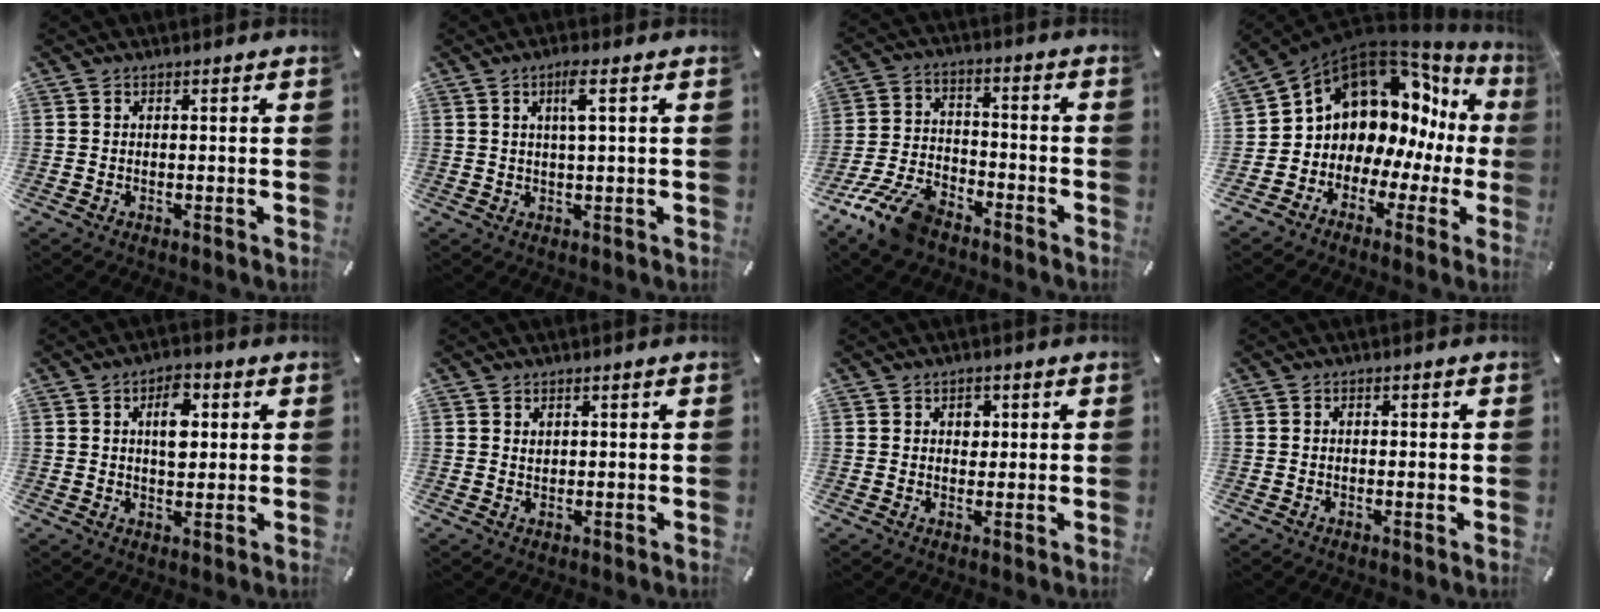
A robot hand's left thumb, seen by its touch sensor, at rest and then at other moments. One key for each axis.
{"total": 4.6, "fx": 1.6, "fy": 0.7, "fz": 4.2, "tx": -0.085, "ty": 0.002, "tz": 0.024}
{"total": 12.8, "fx": -9.3, "fy": 5.8, "fz": 6.5, "tx": -0.126, "ty": 0.053, "tz": -0.173}
{"total": 12.8, "fx": 5.1, "fy": 10.1, "fz": 6.0, "tx": -0.101, "ty": -0.065, "tz": 0.099}
{"total": 7.2, "fx": 1.8, "fy": 4.3, "fz": 5.5, "tx": -0.066, "ty": -0.006, "tz": 0.022}
{"total": 1.1, "fx": 0.6, "fy": 0.9, "fz": 0.3, "tx": -0.007, "ty": 0.001, "tz": 0.012}
{"total": 2.8, "fx": 0.7, "fy": 2.3, "fz": 1.4, "tx": 0.001, "ty": -0.006, "tz": 0.003}
{"total": 1.1, "fx": -0.3, "fy": 0.8, "fz": 0.7, "tx": -0.013, "ty": 0.003, "tz": -0.007}